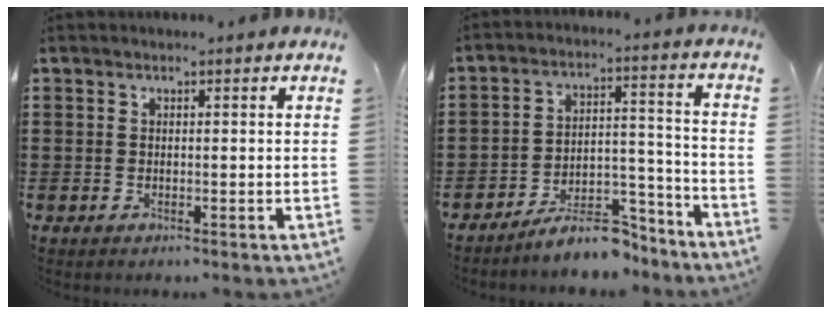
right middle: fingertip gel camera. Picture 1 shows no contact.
{"total": 8.1, "force": [-7.4, 1.8, 2.7], "torque": [-0.036, 0.023, -0.136]}